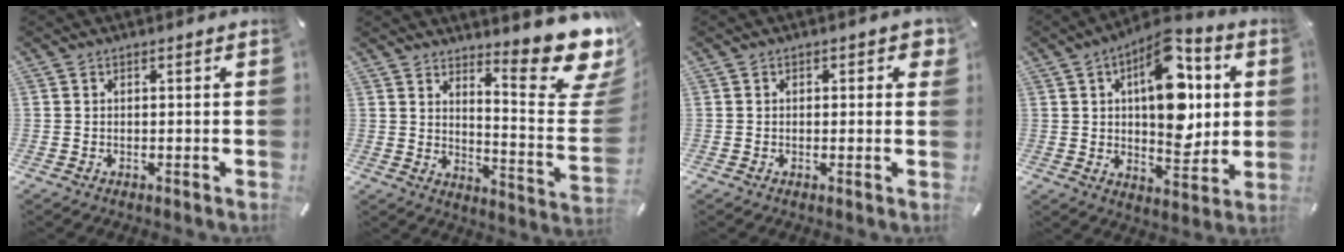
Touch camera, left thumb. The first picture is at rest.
{"total": 16.8, "force": [12.2, 4.0, 10.8], "torque": [-0.133, -0.117, 0.198]}
{"total": 1.8, "force": [0.2, 1.1, 1.4], "torque": [-0.012, 0.000, -0.001]}
{"total": 17.3, "force": [4.9, 9.6, 13.5], "torque": [-0.186, -0.022, 0.083]}